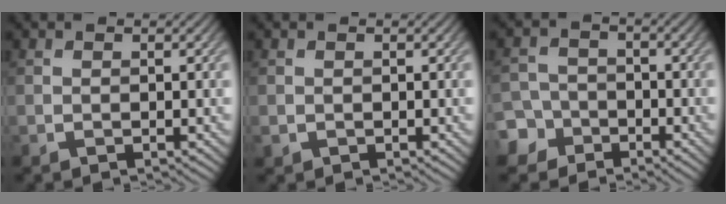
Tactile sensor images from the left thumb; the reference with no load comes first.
{"total": 0.5, "force": [0.0, 0.5, 0.1], "torque": [-0.003, -0.005, 0.002]}
{"total": 5.5, "force": [-3.5, 4.2, 1.0], "torque": [-0.013, -0.008, -0.080]}